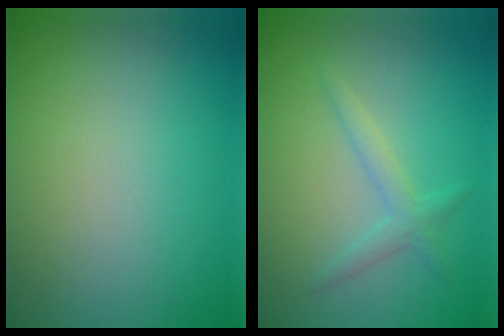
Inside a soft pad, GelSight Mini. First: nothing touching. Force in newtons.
{"total": 1.7, "press": 1.7, "slide": 0.1}